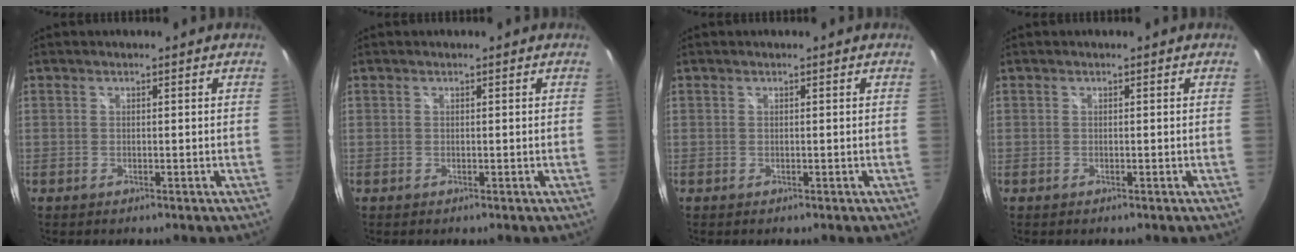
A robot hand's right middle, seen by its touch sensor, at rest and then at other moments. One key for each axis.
{"total": 0.0}
{"total": 0.0}
{"total": 0.0}